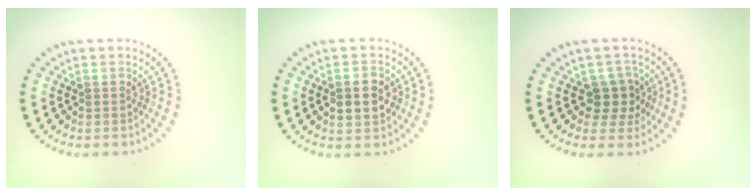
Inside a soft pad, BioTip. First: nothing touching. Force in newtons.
{"total": 2.4, "press": 2.4, "slide": 0.1}
{"total": 2.6, "press": 2.0, "slide": 1.7}